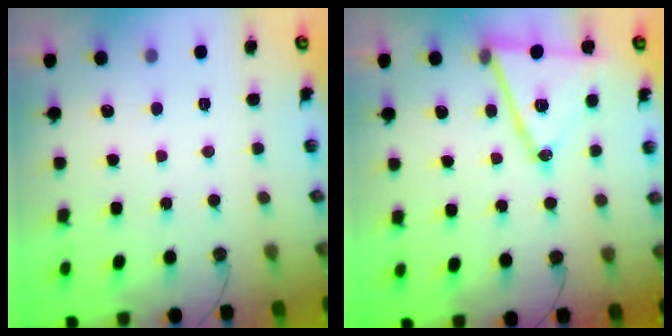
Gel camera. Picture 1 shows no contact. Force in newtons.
{"total": 15.8, "press": 15.4, "slide": 3.7}